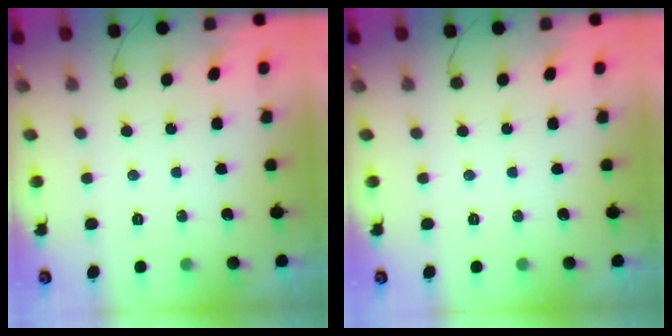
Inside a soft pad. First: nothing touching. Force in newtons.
{"total": 0.0}